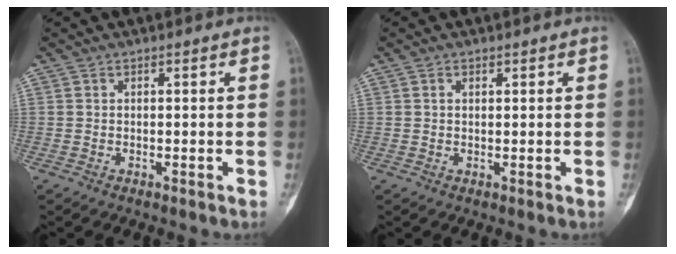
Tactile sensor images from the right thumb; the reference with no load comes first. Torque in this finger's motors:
{"motor_torque": [-0.09, -0.13, 0.11, -0.21, 0.02]}